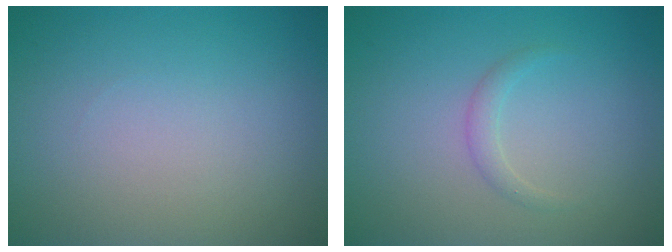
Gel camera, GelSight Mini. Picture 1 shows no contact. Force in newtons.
{"total": 1.1, "press": 1.1, "slide": 0.1}